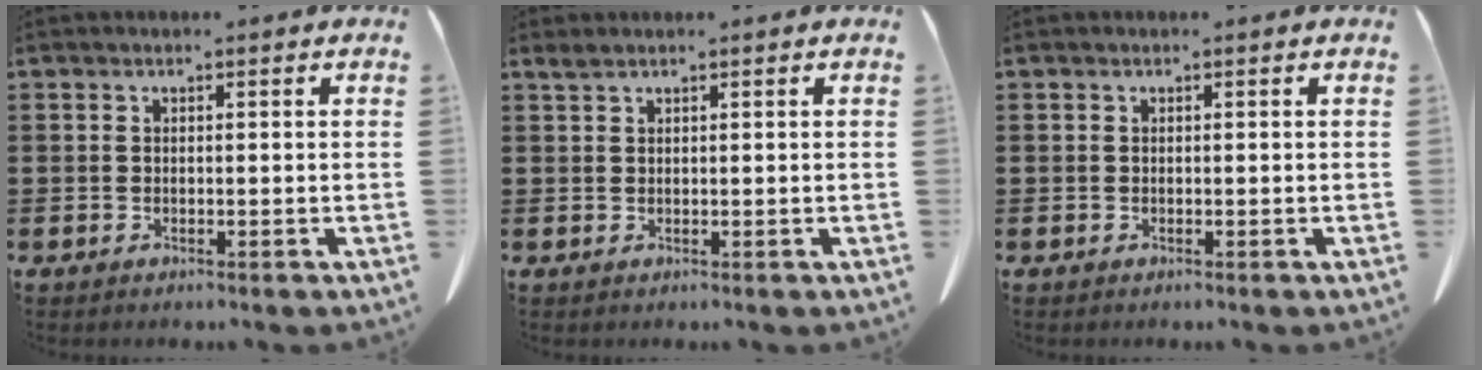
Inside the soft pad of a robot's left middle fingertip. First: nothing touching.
{"total": 0.9, "force": [0.7, 0.1, 0.5], "torque": [-0.012, 0.001, 0.014]}
{"total": 0.0}